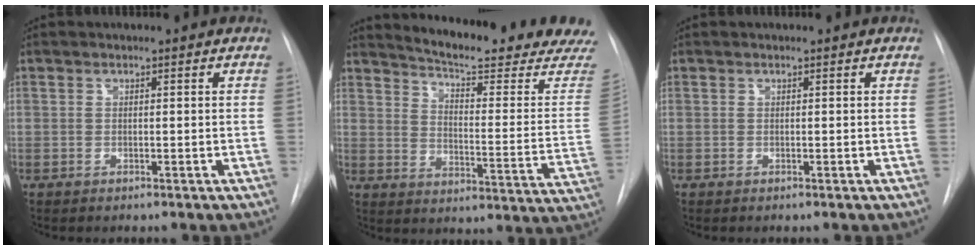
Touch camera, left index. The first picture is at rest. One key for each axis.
{"total": 21.8, "fx": 20.3, "fy": 0.8, "fz": 8.0, "tx": -0.114, "ty": -0.113, "tz": 0.245}
{"total": 0.0}